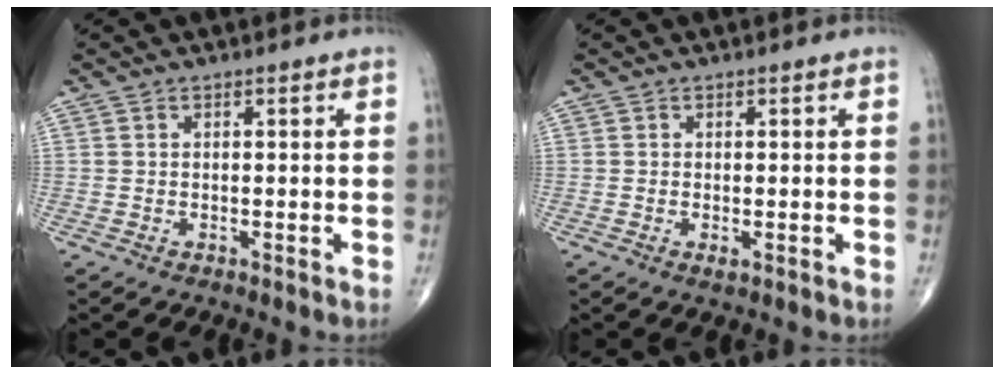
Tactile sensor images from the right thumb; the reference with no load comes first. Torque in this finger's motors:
{"motor_torque": [-0.09, 0.22, -0.34, 0.02, 0.03]}